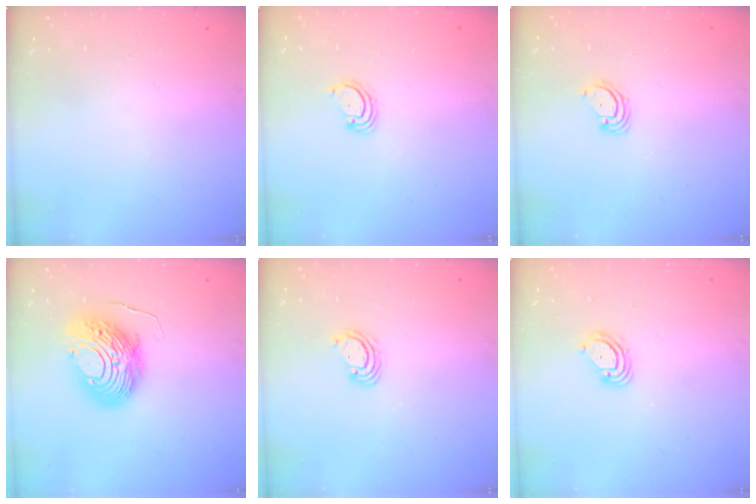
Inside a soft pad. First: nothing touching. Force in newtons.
{"total": 2.8, "press": 2.8, "slide": 0.2}
{"total": 3.5, "press": 3.5, "slide": 0.3}
{"total": 12.2, "press": 12.2, "slide": 1.2}
{"total": 2.5, "press": 2.5, "slide": 0.2}
{"total": 4.4, "press": 4.4, "slide": 0.4}